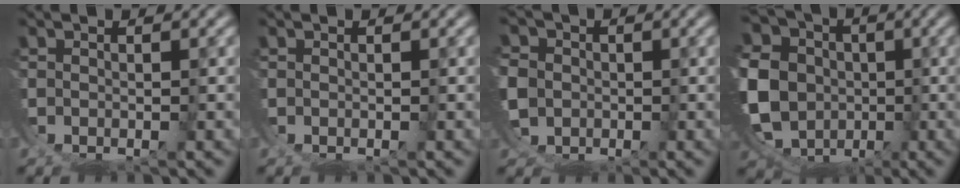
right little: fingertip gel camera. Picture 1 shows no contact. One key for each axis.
{"total": 0.0}
{"total": 6.4, "fx": -0.7, "fy": 5.7, "fz": 2.8, "tx": -0.076, "ty": -0.028, "tz": -0.006}
{"total": 20.0, "fx": -0.6, "fy": 17.7, "fz": 9.3, "tx": -0.232, "ty": -0.069, "tz": -0.005}